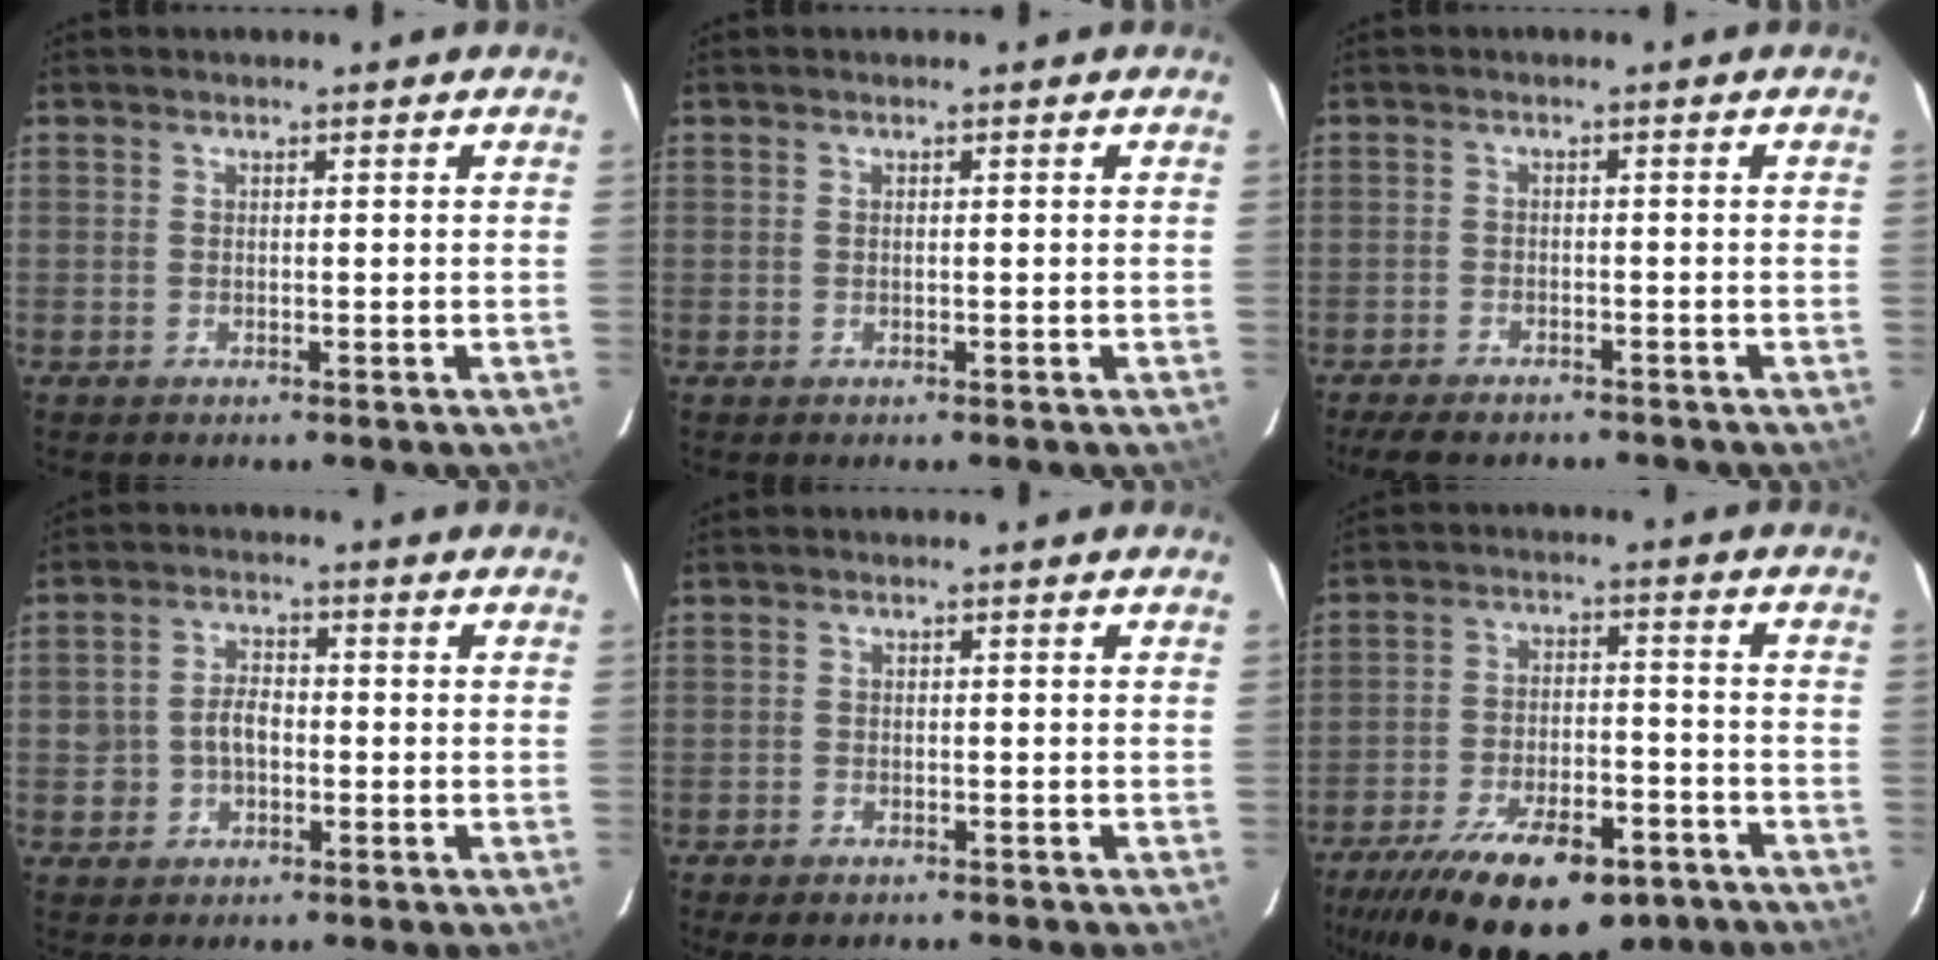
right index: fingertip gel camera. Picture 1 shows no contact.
{"total": 0.0}
{"total": 7.6, "force": [-6.4, 2.7, 3.1], "torque": [-0.080, -0.014, -0.101]}
{"total": 4.5, "force": [-1.0, 3.6, 2.6], "torque": [-0.052, 0.011, -0.011]}
{"total": 3.2, "force": [-2.6, 1.3, 1.4], "torque": [-0.038, -0.010, -0.042]}
{"total": 22.1, "force": [-14.9, 9.2, 13.6], "torque": [-0.260, -0.024, -0.218]}